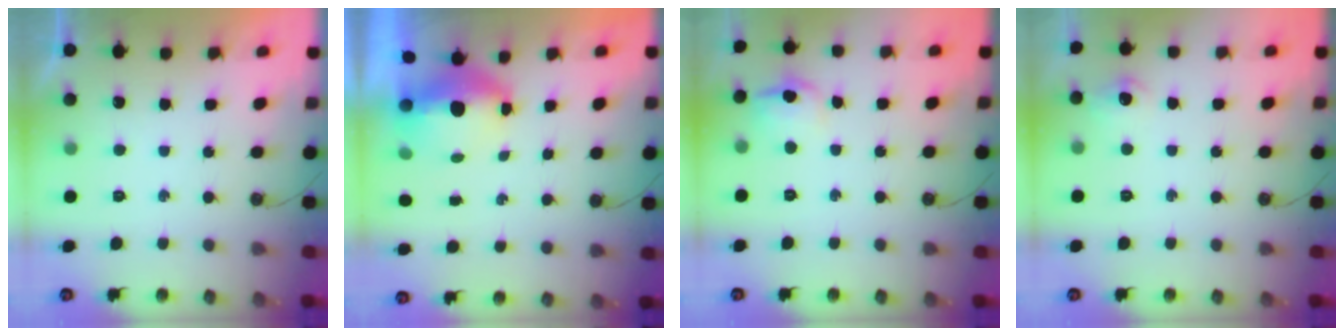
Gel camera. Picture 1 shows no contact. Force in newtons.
{"total": 6.2, "press": 6.1, "slide": 0.8}
{"total": 8.0, "press": 7.9, "slide": 1.4}
{"total": 6.9, "press": 6.8, "slide": 0.9}